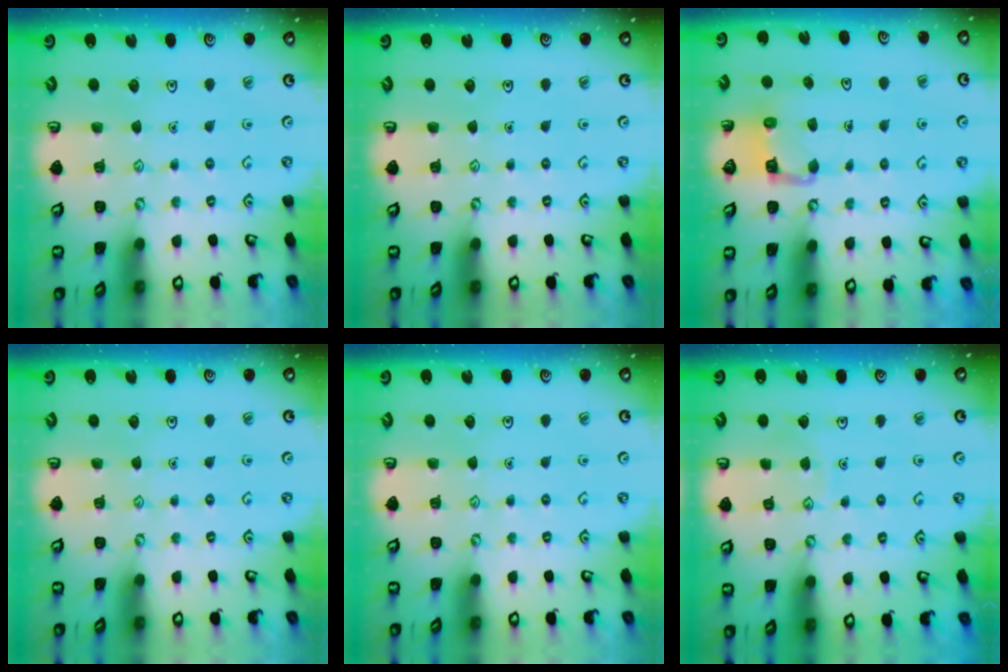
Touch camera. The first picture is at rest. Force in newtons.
{"total": 0.0}
{"total": 4.2, "press": 4.2, "slide": 0.3}
{"total": 0.0}
{"total": 0.0}
{"total": 3.7, "press": 3.7, "slide": 0.3}